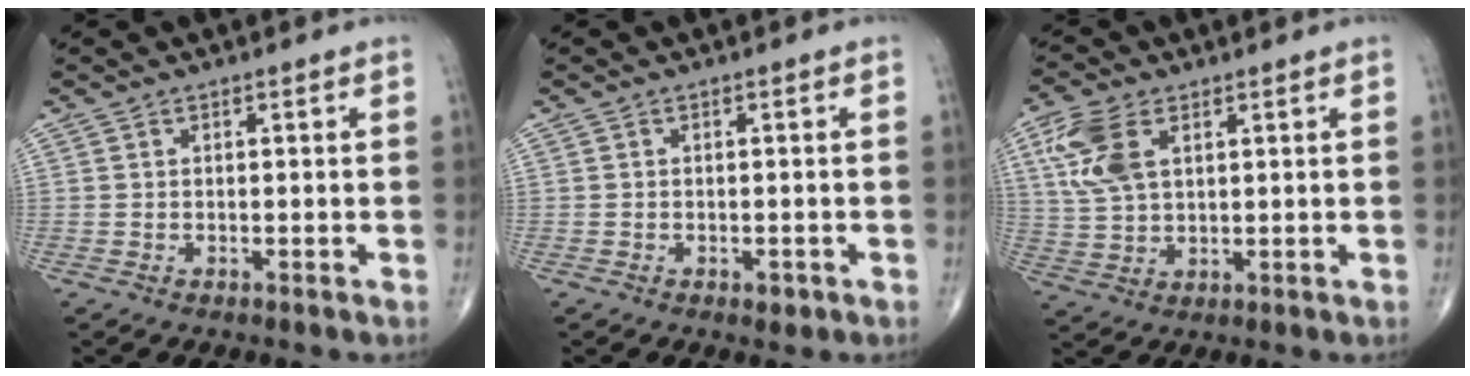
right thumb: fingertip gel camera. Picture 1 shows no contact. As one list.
[{"total": 1.5, "force": [-0.7, 0.9, 1.0], "torque": [-0.009, 0.002, -0.008]}, {"total": 9.4, "force": [3.5, 5.3, 6.9], "torque": [-0.156, 0.000, 0.072]}]